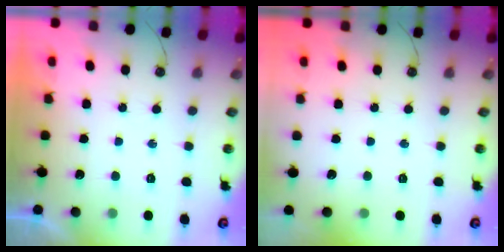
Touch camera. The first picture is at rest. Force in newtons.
{"total": 0.0}